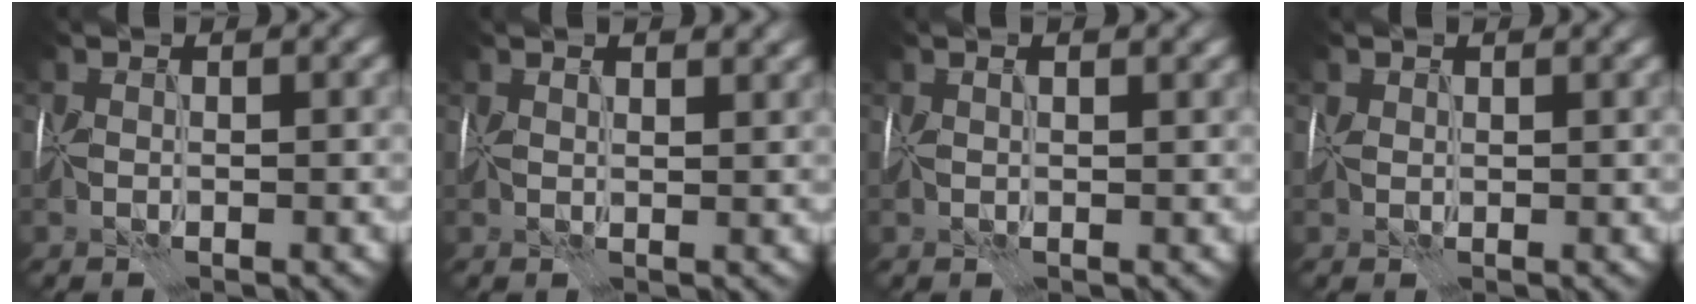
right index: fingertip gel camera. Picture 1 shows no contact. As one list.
[{"total": 3.3, "force": [2.0, 1.5, 2.2], "torque": [-0.036, 0.014, 0.022]}, {"total": 2.4, "force": [1.1, 1.0, 1.8], "torque": [-0.026, 0.011, 0.012]}, {"total": 0.9, "force": [0.8, 0.5, 0.1], "torque": [-0.004, 0.001, 0.015]}]